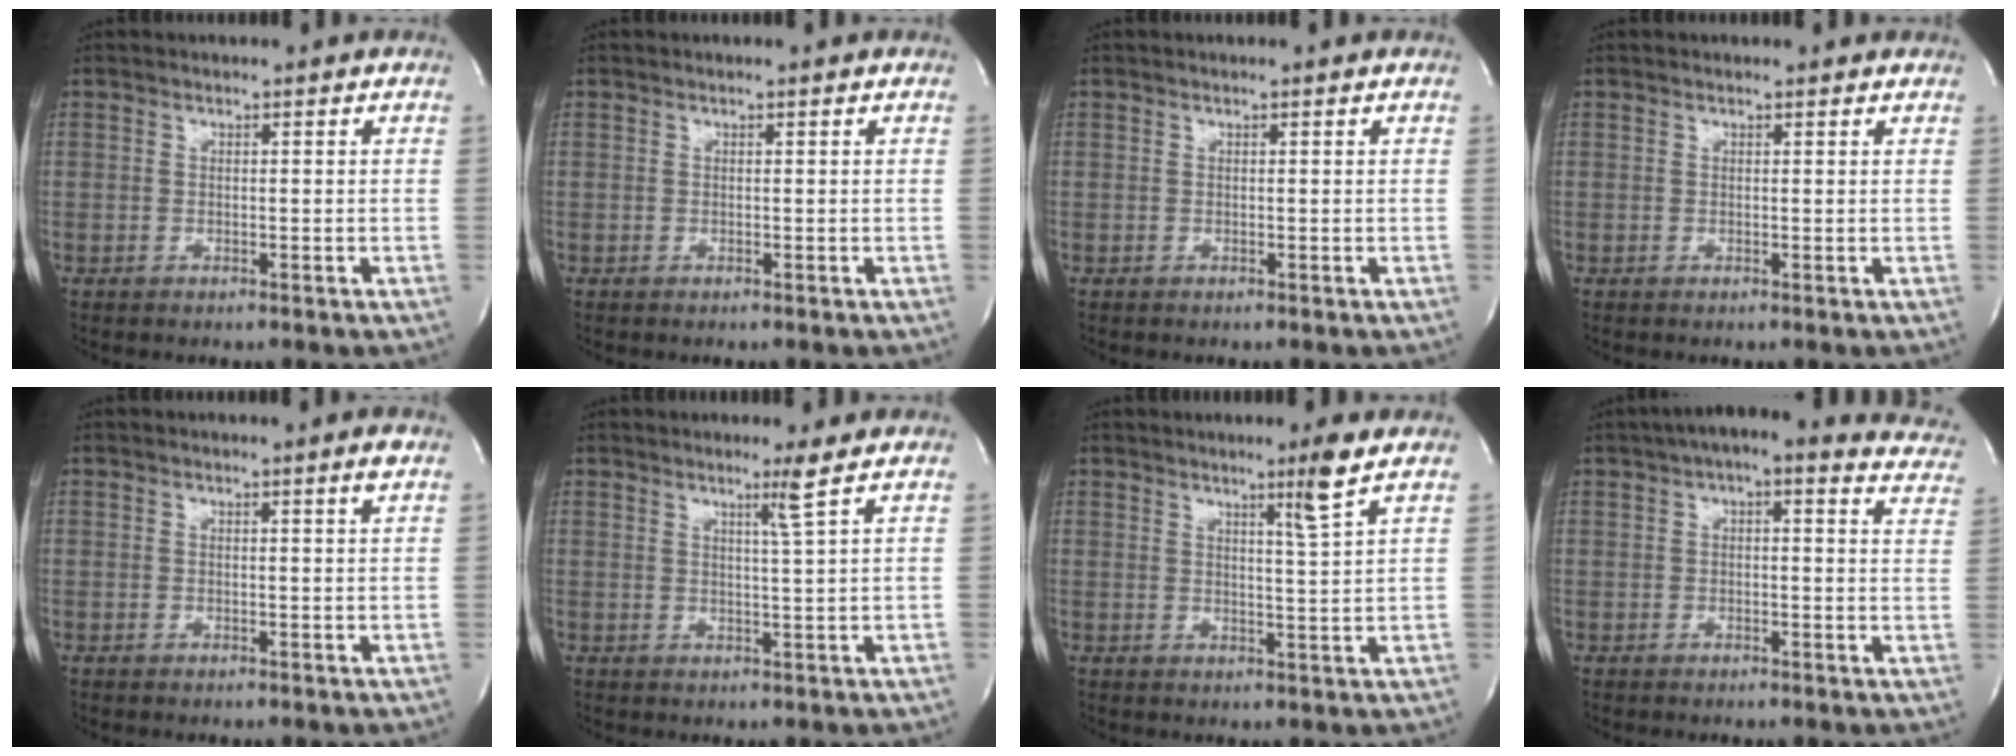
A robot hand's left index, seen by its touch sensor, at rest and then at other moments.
{"total": 0.0}
{"total": 0.0}
{"total": 1.5, "force": [1.4, 0.5, 0.1], "torque": [-0.013, 0.006, 0.009]}
{"total": 1.1, "force": [0.5, -0.4, 0.8], "torque": [-0.020, -0.005, 0.010]}
{"total": 2.8, "force": [1.6, -1.4, 1.8], "torque": [-0.043, -0.017, 0.035]}
{"total": 4.4, "force": [2.8, -1.5, 3.1], "torque": [-0.054, -0.015, 0.049]}
{"total": 15.4, "force": [12.9, 4.3, 7.2], "torque": [-0.077, 0.022, 0.132]}